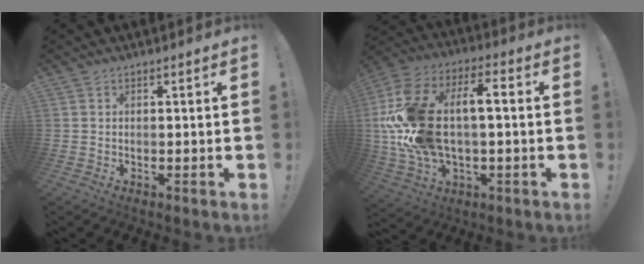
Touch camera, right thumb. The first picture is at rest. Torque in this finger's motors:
{"motor_torque": [2.50, 2.50, 1.74, -1.03, 0.45]}